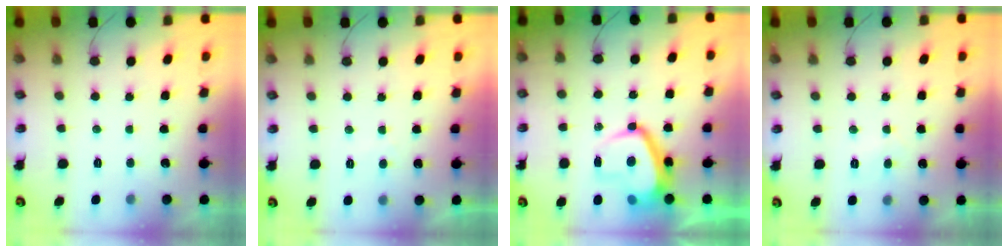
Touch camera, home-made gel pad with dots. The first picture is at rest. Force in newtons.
{"total": 0.9, "press": 0.7, "slide": 0.6}
{"total": 11.1, "press": 11.0, "slide": 1.6}
{"total": 1.9, "press": 1.8, "slide": 0.5}